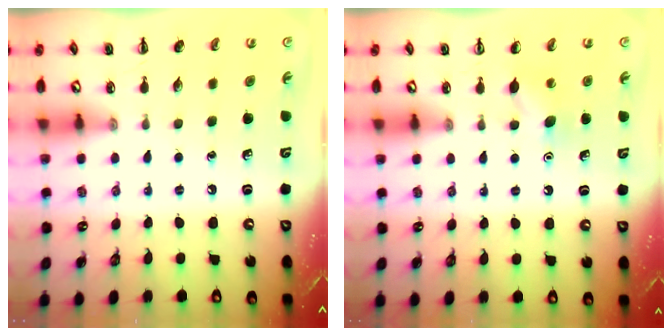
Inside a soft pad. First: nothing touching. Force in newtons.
{"total": 4.6, "press": 4.5, "slide": 1.2}